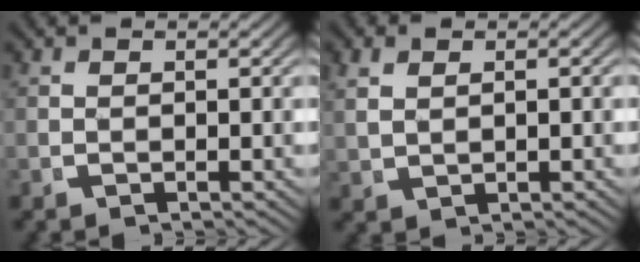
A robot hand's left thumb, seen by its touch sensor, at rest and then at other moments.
{"total": 1.7, "force": [1.0, 0.8, 1.1], "torque": [-0.023, 0.001, 0.030]}